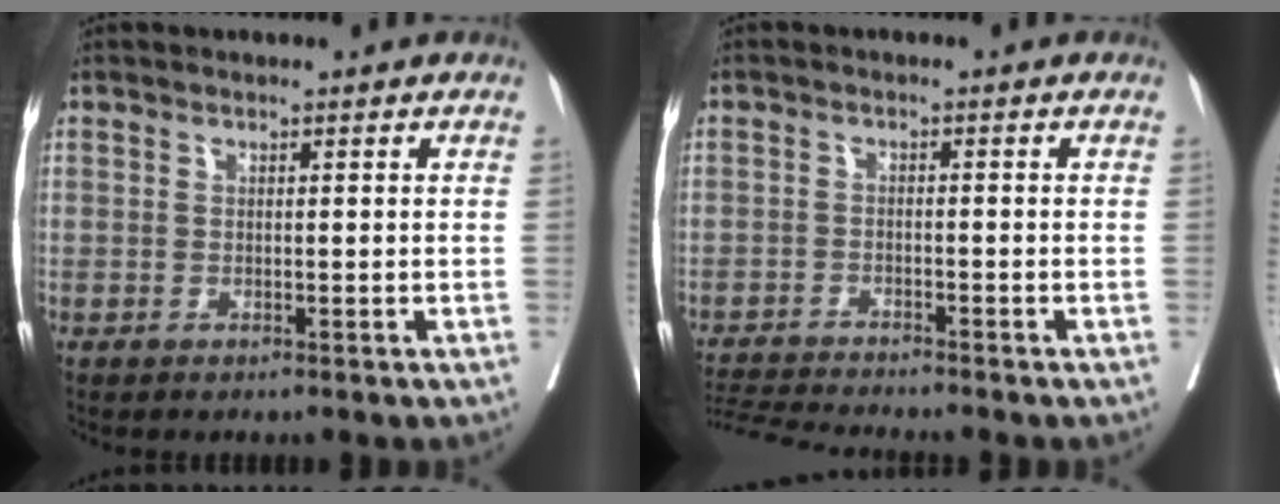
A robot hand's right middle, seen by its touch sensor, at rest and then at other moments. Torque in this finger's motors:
{"motor_torque": [0.26, -0.42, 0.04, 0.00]}